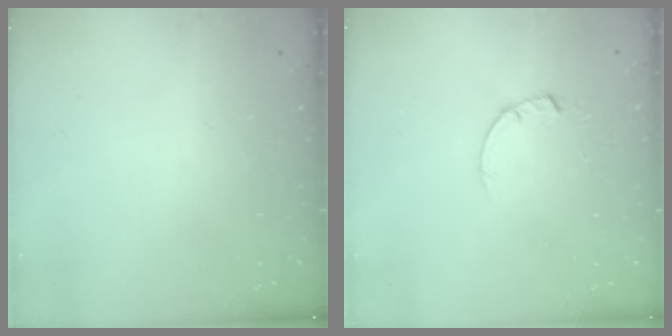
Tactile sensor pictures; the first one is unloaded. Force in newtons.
{"total": 1.5, "press": 1.5, "slide": 0.3}